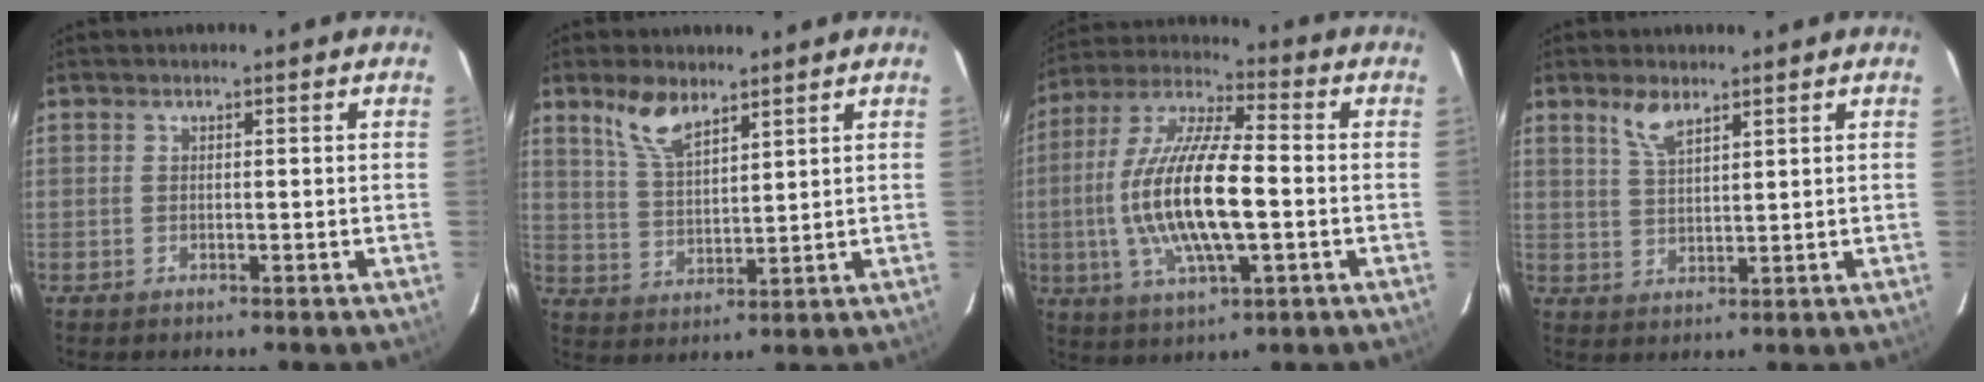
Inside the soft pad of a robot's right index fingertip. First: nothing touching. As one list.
[{"total": 7.6, "force": [5.4, 3.0, 4.4], "torque": [-0.085, 0.008, 0.112]}, {"total": 17.4, "force": [-2.0, 4.9, 16.5], "torque": [-0.330, 0.000, -0.039]}, {"total": 4.6, "force": [3.2, 1.6, 2.8], "torque": [-0.056, 0.002, 0.064]}]